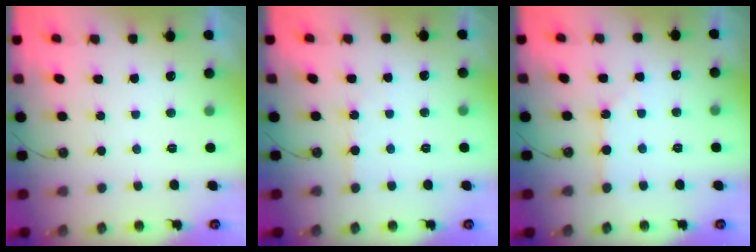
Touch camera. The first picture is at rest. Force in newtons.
{"total": 2.9, "press": 2.9, "slide": 0.5}
{"total": 2.7, "press": 2.6, "slide": 0.5}